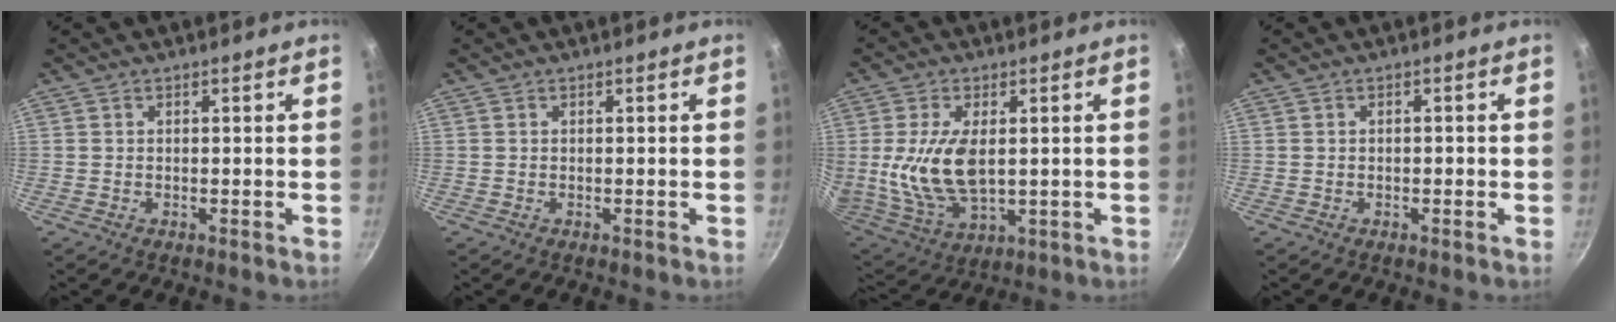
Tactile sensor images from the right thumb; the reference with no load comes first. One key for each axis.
{"total": 0.0}
{"total": 14.1, "fx": 1.4, "fy": 7.7, "fz": 11.7, "tx": -0.225, "ty": -0.020, "tz": 0.039}
{"total": 0.9, "fx": -0.3, "fy": 0.6, "fz": 0.7, "tx": -0.010, "ty": 0.006, "tz": -0.003}